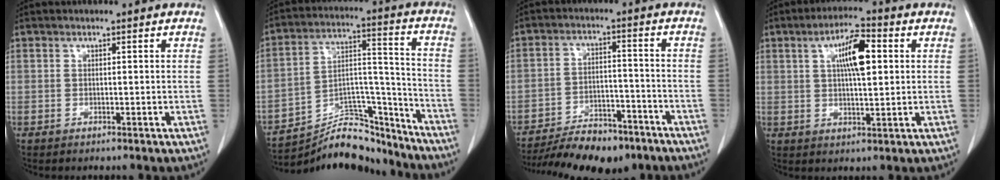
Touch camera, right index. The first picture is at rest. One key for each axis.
{"total": 16.4, "fx": -15.6, "fy": 3.8, "fz": 3.0, "tx": -0.052, "ty": 0.046, "tz": -0.252}
{"total": 14.3, "fx": -11.7, "fy": 5.0, "fz": 6.5, "tx": -0.097, "ty": 0.005, "tz": -0.177}
{"total": 8.0, "fx": 2.1, "fy": 1.9, "fz": 7.5, "tx": -0.132, "ty": 0.012, "tz": 0.035}